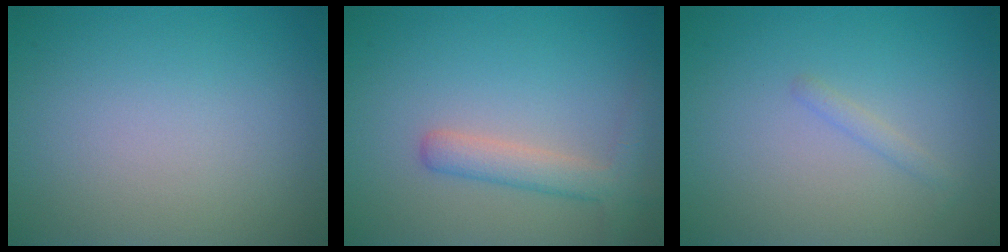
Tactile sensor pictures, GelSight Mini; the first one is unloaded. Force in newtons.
{"total": 2.8, "press": 2.8, "slide": 0.1}
{"total": 0.9, "press": 0.9, "slide": 0.0}